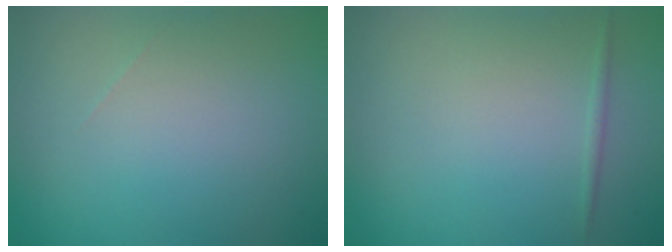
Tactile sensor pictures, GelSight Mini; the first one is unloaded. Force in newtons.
{"total": 0.6, "press": 0.6, "slide": 0.0}